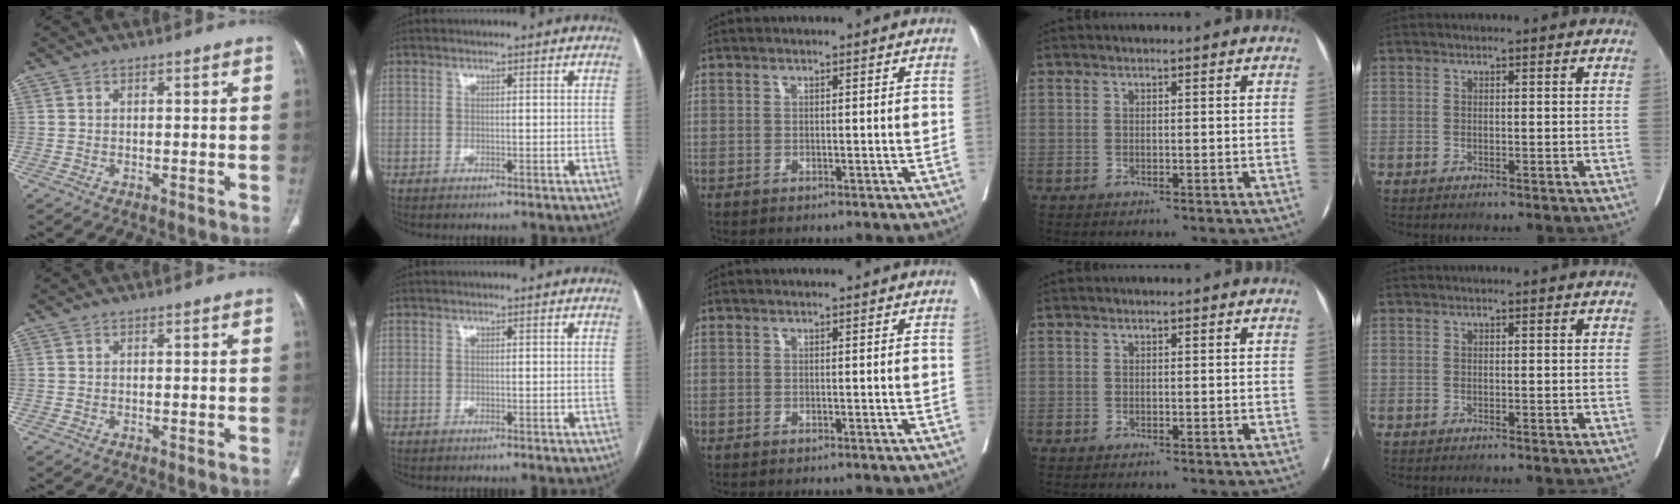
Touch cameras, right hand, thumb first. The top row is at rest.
{}